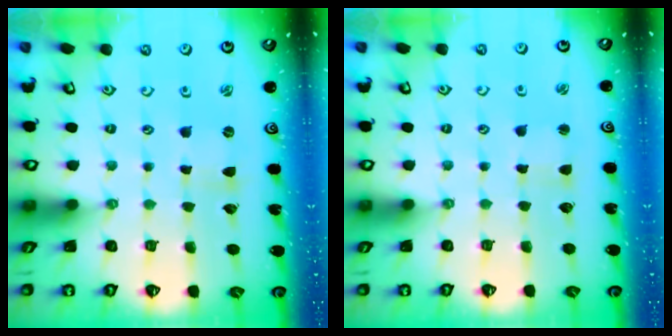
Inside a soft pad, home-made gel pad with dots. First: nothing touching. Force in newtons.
{"total": 2.1, "press": 2.0, "slide": 0.3}